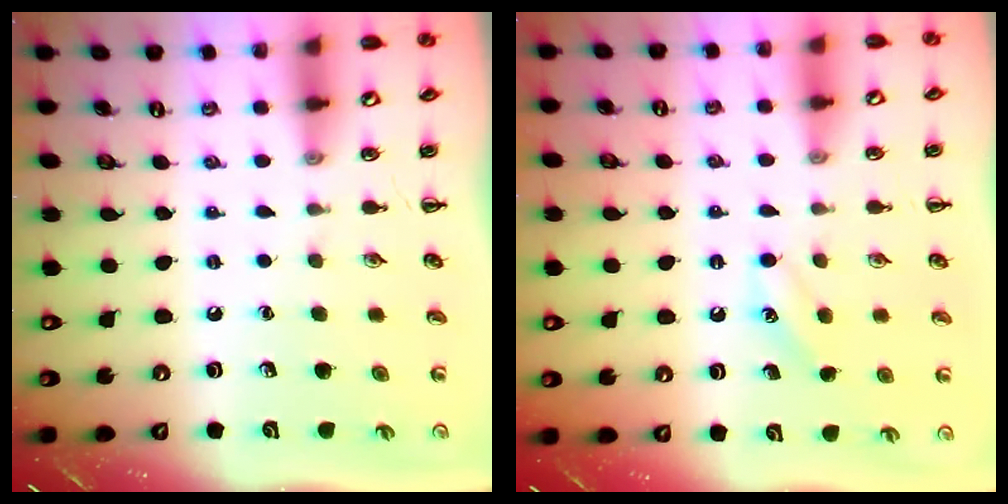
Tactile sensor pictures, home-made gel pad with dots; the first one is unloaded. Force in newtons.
{"total": 6.6, "press": 6.5, "slide": 1.5}